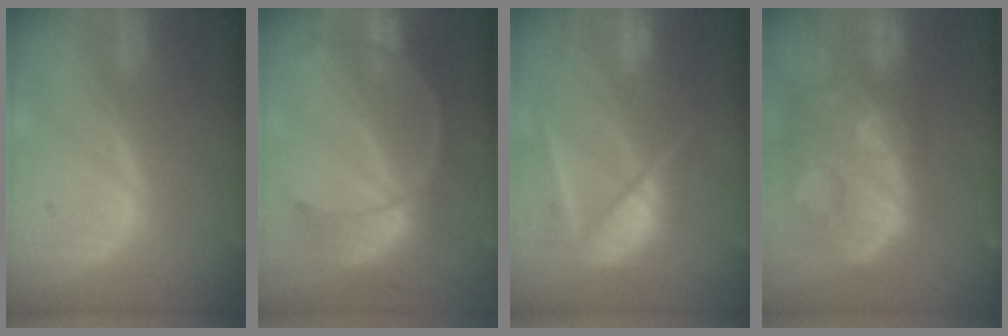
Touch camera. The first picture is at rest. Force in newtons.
{"total": 8.4, "press": 8.2, "slide": 2.1}
{"total": 9.8, "press": 8.2, "slide": 5.3}
{"total": 14.2, "press": 11.5, "slide": 8.3}